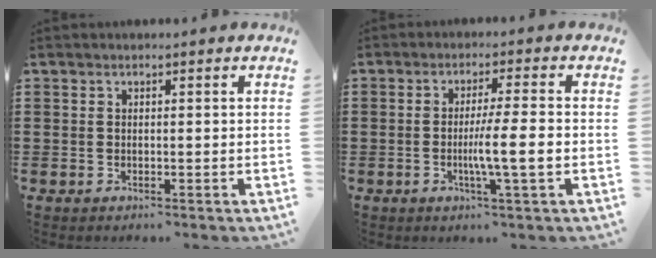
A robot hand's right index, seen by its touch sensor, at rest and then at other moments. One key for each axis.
{"total": 6.2, "fx": -1.2, "fy": -0.1, "fz": 6.1, "tx": -0.105, "ty": -0.009, "tz": -0.022}